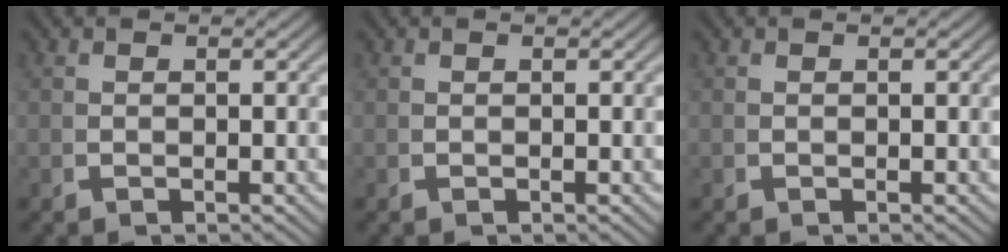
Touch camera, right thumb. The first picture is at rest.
{"total": 0.0}
{"total": 0.0}